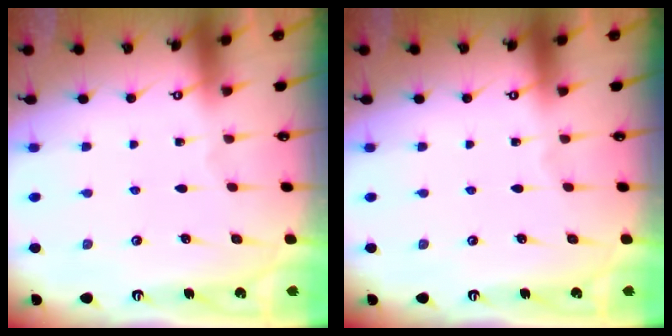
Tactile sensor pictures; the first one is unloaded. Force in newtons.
{"total": 0.0}